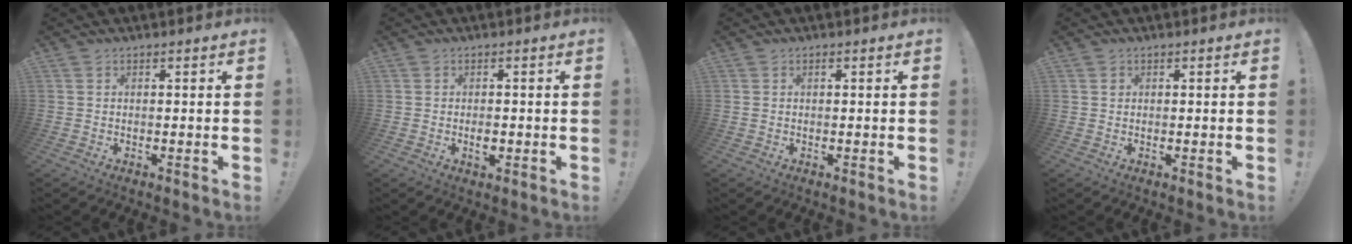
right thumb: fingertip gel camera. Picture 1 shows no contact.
{"total": 2.4, "force": [-0.8, 1.3, 1.9], "torque": [-0.019, 0.000, -0.016]}
{"total": 0.6, "force": [0.4, 0.3, 0.3], "torque": [-0.013, 0.004, 0.008]}
{"total": 0.7, "force": [0.1, 0.7, 0.1], "torque": [-0.002, 0.003, 0.002]}